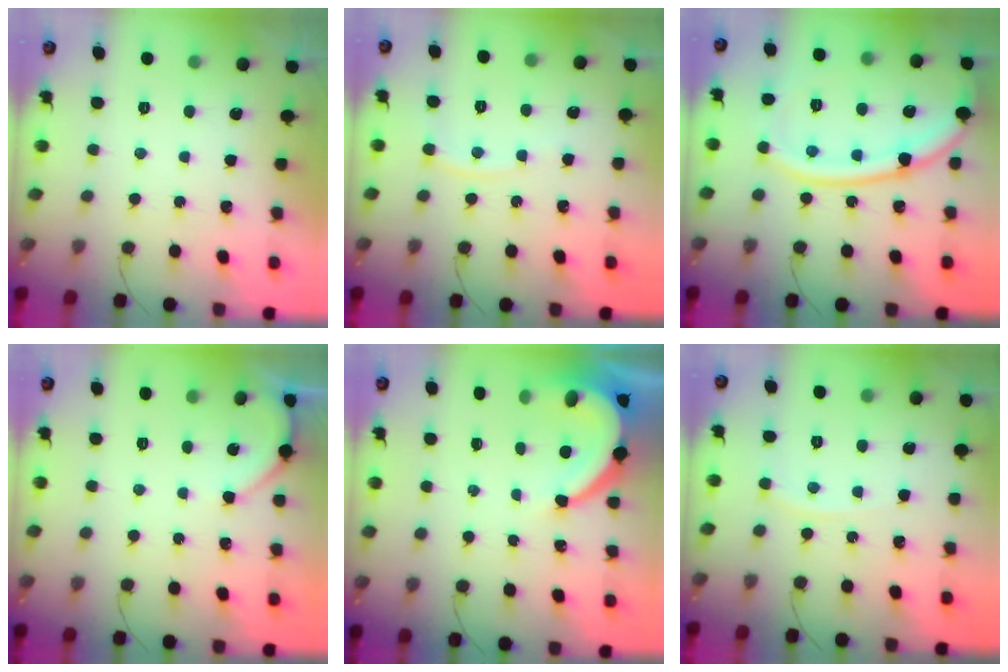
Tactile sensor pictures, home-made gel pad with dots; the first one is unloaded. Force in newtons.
{"total": 4.9, "press": 4.8, "slide": 0.5}
{"total": 17.2, "press": 17.1, "slide": 1.8}
{"total": 3.2, "press": 3.2, "slide": 0.4}
{"total": 9.5, "press": 9.4, "slide": 1.4}
{"total": 4.4, "press": 4.4, "slide": 0.7}